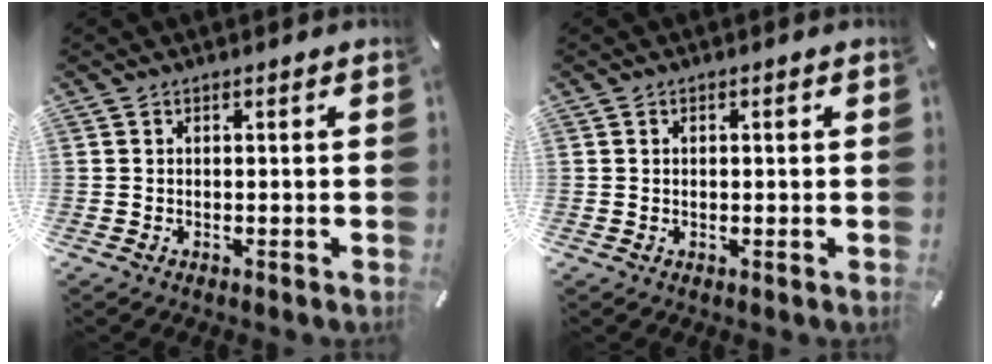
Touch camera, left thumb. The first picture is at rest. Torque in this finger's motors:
{"motor_torque": [0.17, 0.30, 0.06, 0.03, 0.02]}